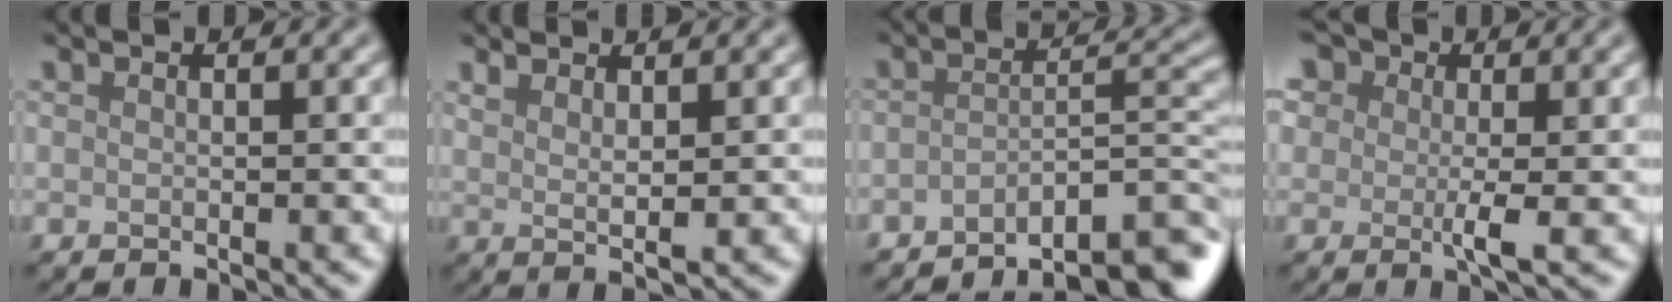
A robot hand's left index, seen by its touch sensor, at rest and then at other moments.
{"total": 2.3, "force": [1.6, 0.5, 1.7], "torque": [-0.026, -0.004, 0.028]}
{"total": 7.0, "force": [-5.0, 1.6, 4.6], "torque": [-0.051, 0.007, -0.081]}
{"total": 5.1, "force": [1.4, 3.3, 3.7], "torque": [-0.062, 0.007, 0.005]}